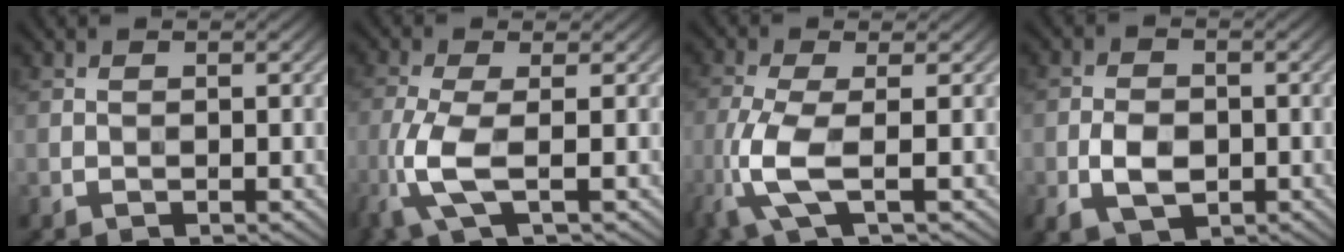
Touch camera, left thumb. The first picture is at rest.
{"total": 5.8, "force": [-1.7, 1.5, 5.3], "torque": [-0.130, -0.001, -0.045]}
{"total": 6.5, "force": [-2.0, 1.7, 5.9], "torque": [-0.142, -0.001, -0.053]}
{"total": 4.9, "force": [-1.5, 3.1, 3.5], "torque": [-0.069, -0.009, -0.030]}